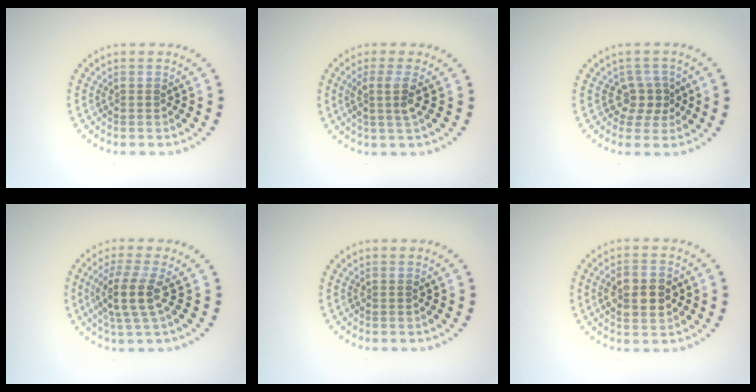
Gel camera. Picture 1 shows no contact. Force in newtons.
{"total": 2.2, "press": 1.7, "slide": 1.4}
{"total": 2.4, "press": 1.8, "slide": 1.5}
{"total": 3.5, "press": 2.7, "slide": 2.2}
{"total": 0.0}
{"total": 3.5, "press": 3.5, "slide": 0.2}